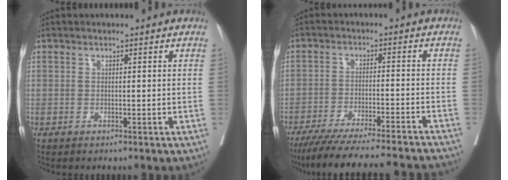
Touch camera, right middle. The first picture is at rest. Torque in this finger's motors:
{"motor_torque": [1.06, -1.08, 0.19, 0.07]}